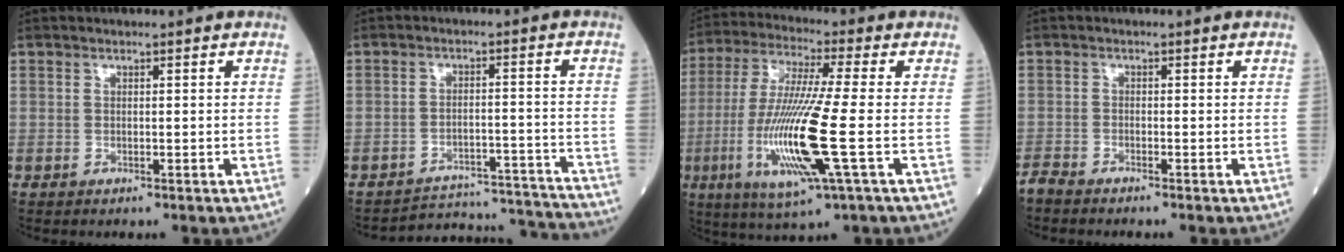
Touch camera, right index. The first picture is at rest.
{"total": 14.8, "force": [-14.8, 0.4, 0.3], "torque": [0.009, 0.027, -0.187]}
{"total": 16.1, "force": [-3.7, 0.3, 15.6], "torque": [-0.331, -0.021, -0.071]}
{"total": 2.4, "force": [-2.3, -0.2, 0.8], "torque": [-0.016, -0.006, -0.041]}